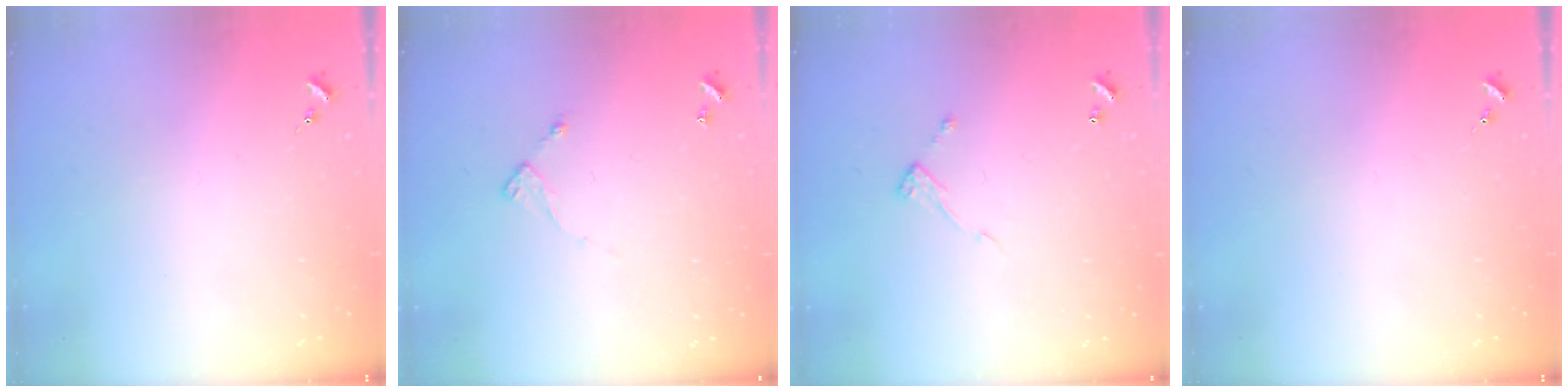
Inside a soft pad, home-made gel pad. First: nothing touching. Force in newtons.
{"total": 5.2, "press": 5.2, "slide": 0.3}
{"total": 6.6, "press": 6.6, "slide": 0.6}
{"total": 0.0}